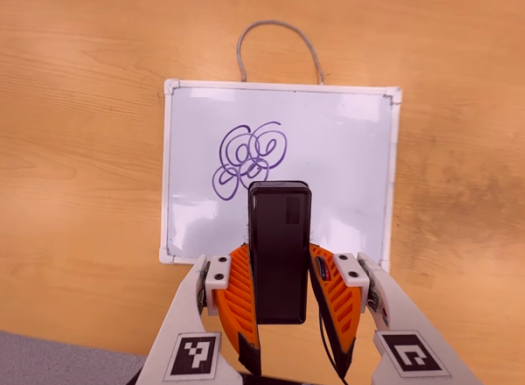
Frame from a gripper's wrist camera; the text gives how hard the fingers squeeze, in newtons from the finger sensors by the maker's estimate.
{"total": 3.6, "left": 2.2, "right": 5.0}